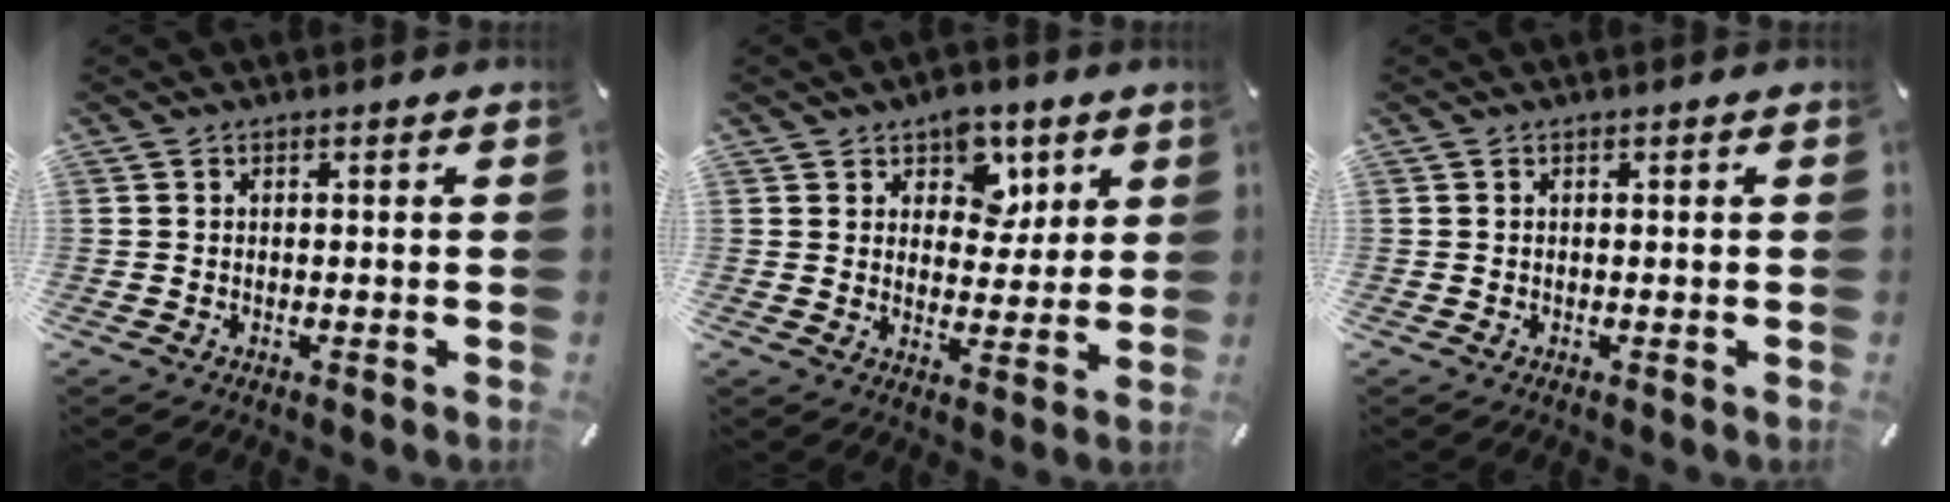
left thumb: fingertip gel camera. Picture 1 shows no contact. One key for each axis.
{"total": 8.4, "fx": 4.5, "fy": 6.6, "fz": 2.7, "tx": -0.026, "ty": -0.021, "tz": 0.076}
{"total": 0.0}